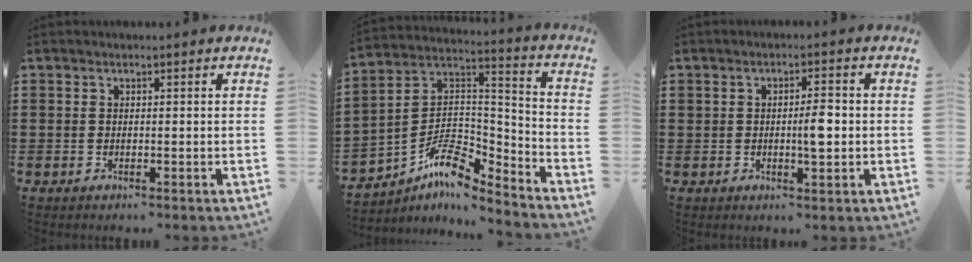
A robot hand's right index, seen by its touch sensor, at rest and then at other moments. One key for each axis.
{"total": 8.4, "fx": -6.0, "fy": 3.2, "fz": 5.0, "tx": -0.109, "ty": -0.006, "tz": -0.121}
{"total": 3.6, "fx": -0.2, "fy": 1.0, "fz": 3.5, "tx": -0.054, "ty": -0.001, "tz": -0.006}